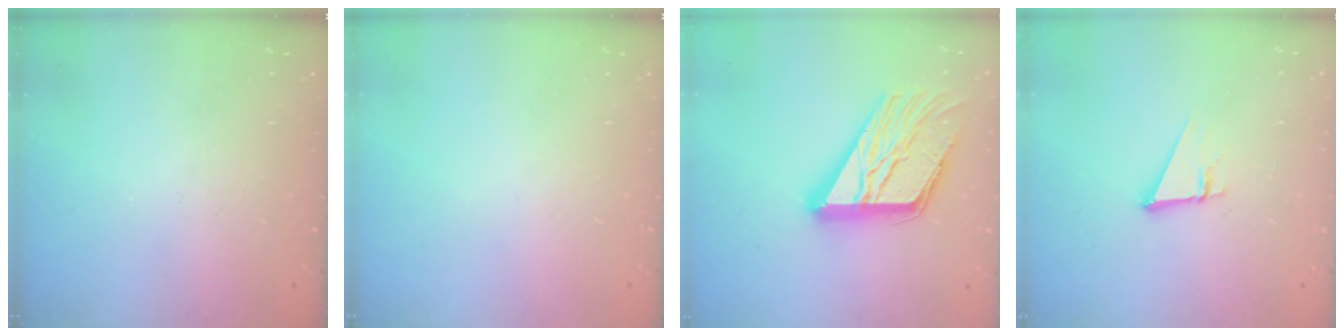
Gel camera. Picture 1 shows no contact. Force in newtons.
{"total": 0.0}
{"total": 18.9, "press": 18.8, "slide": 1.9}
{"total": 3.6, "press": 3.6, "slide": 0.3}